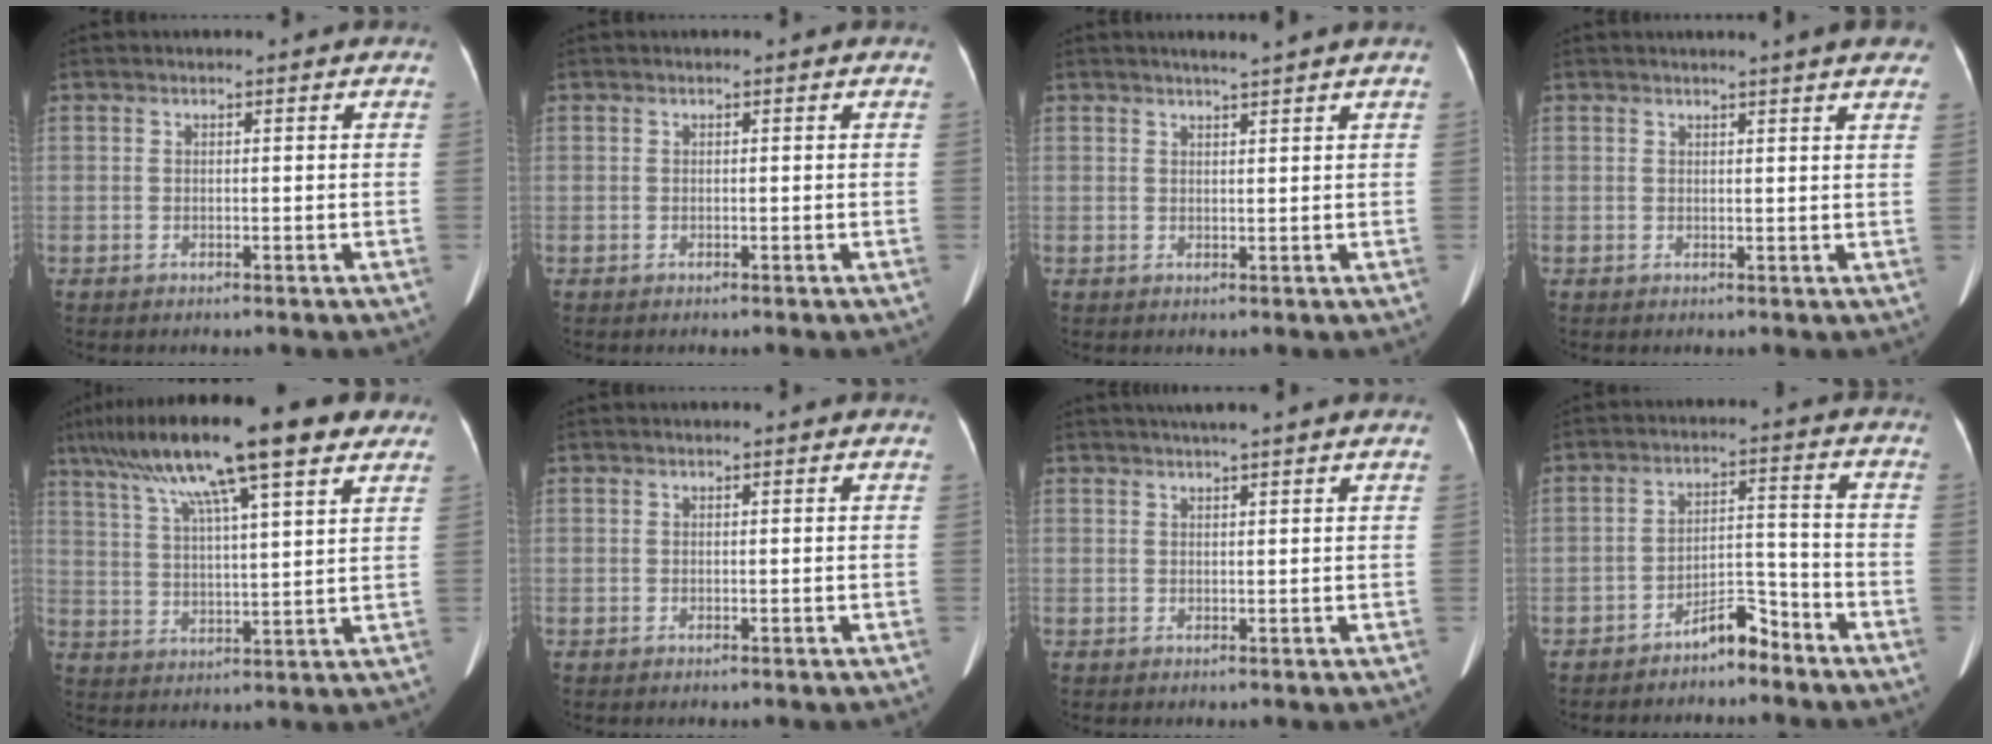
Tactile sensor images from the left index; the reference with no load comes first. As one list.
[{"total": 0.0}, {"total": 2.5, "force": [2.1, -0.7, 1.3], "torque": [-0.016, 0.002, 0.031]}, {"total": 6.5, "force": [5.3, 0.3, 3.8], "torque": [-0.042, 0.008, 0.047]}, {"total": 19.9, "force": [13.1, 2.4, 14.7], "torque": [-0.259, 0.049, 0.200]}, {"total": 0.0}, {"total": 5.0, "force": [4.1, -0.6, 2.7], "torque": [-0.037, 0.024, 0.059]}, {"total": 5.2, "force": [-4.5, 1.3, 2.4], "torque": [-0.038, 0.012, -0.078]}]